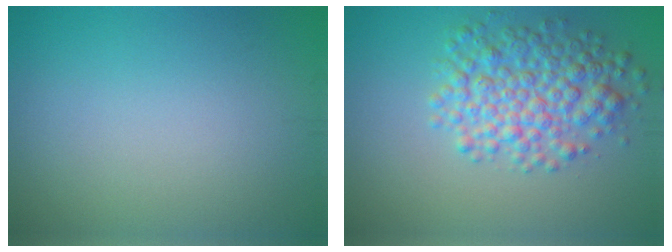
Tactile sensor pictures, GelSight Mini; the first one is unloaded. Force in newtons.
{"total": 5.7, "press": 5.7, "slide": 0.1}